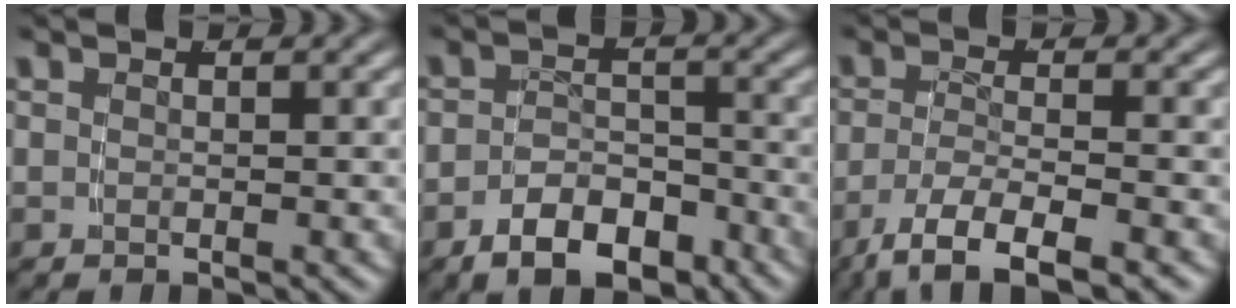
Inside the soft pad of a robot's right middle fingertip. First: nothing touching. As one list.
[{"total": 6.0, "force": [-4.8, 2.7, 2.4], "torque": [-0.026, -0.011, -0.077]}, {"total": 6.8, "force": [-4.9, 2.0, 4.4], "torque": [-0.082, -0.031, -0.058]}]